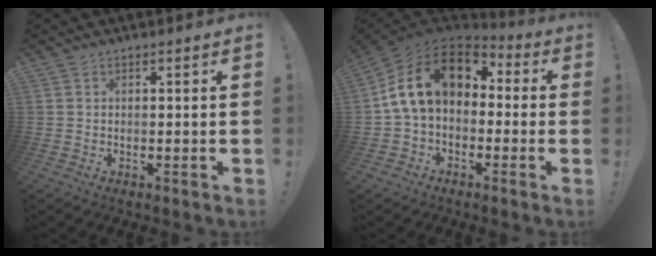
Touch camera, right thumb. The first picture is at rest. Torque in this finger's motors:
{"motor_torque": [2.19, 2.43, 1.71, -0.29, 0.20]}